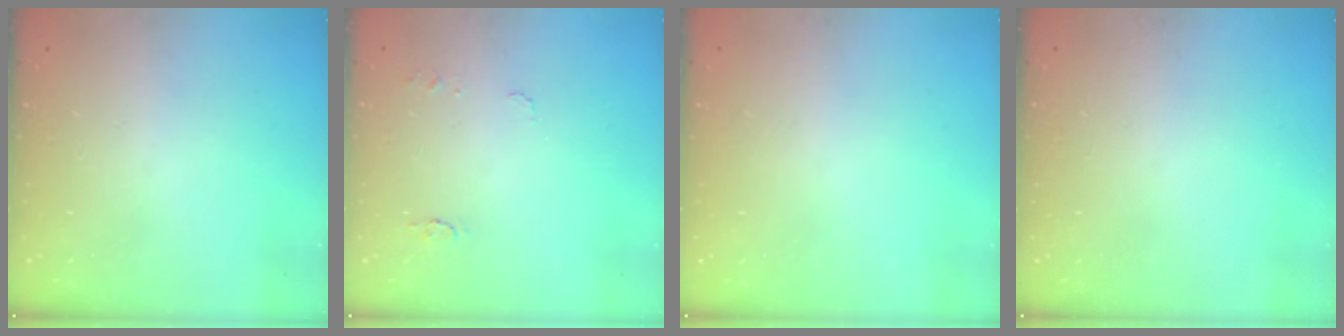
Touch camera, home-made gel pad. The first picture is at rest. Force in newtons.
{"total": 5.2, "press": 5.1, "slide": 0.5}
{"total": 0.0}
{"total": 0.0}